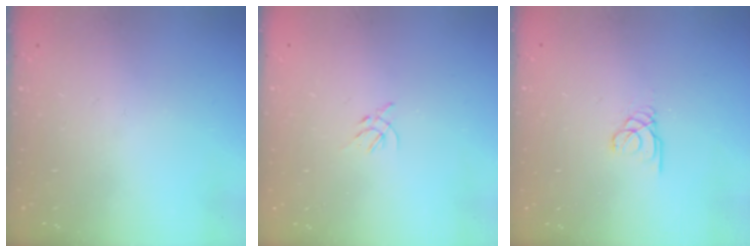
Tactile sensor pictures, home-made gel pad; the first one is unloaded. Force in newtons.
{"total": 2.3, "press": 2.2, "slide": 0.6}
{"total": 1.7, "press": 1.7, "slide": 0.2}